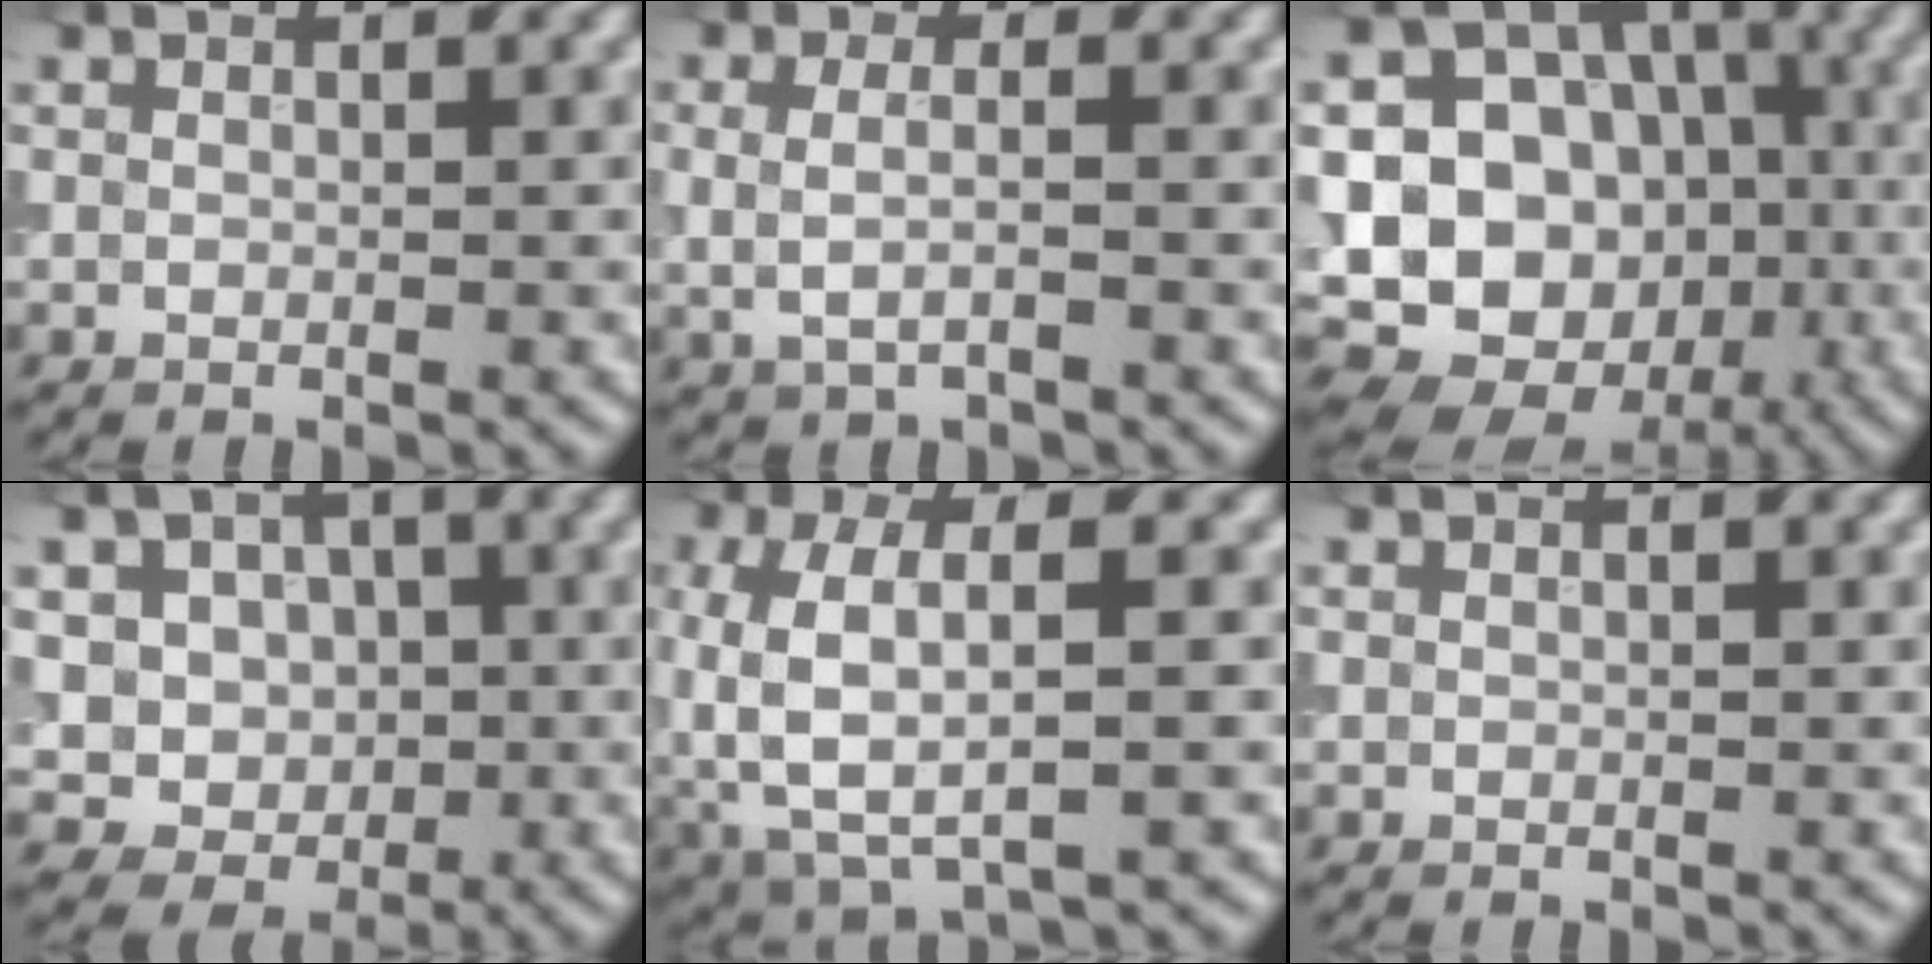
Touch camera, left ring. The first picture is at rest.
{"total": 2.1, "force": [-0.2, 0.8, 1.9], "torque": [-0.046, -0.007, -0.003]}
{"total": 18.6, "force": [-3.8, 16.0, 8.7], "torque": [-0.160, -0.013, -0.071]}
{"total": 5.4, "force": [0.3, 4.8, 2.3], "torque": [-0.018, 0.007, -0.018]}
{"total": 6.1, "force": [-0.8, 2.9, 5.3], "torque": [-0.124, 0.002, -0.014]}
{"total": 0.0}